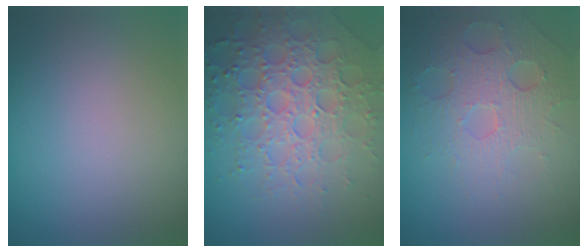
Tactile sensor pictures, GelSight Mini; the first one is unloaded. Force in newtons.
{"total": 7.3, "press": 7.1, "slide": 1.7}
{"total": 4.9, "press": 4.1, "slide": 2.6}